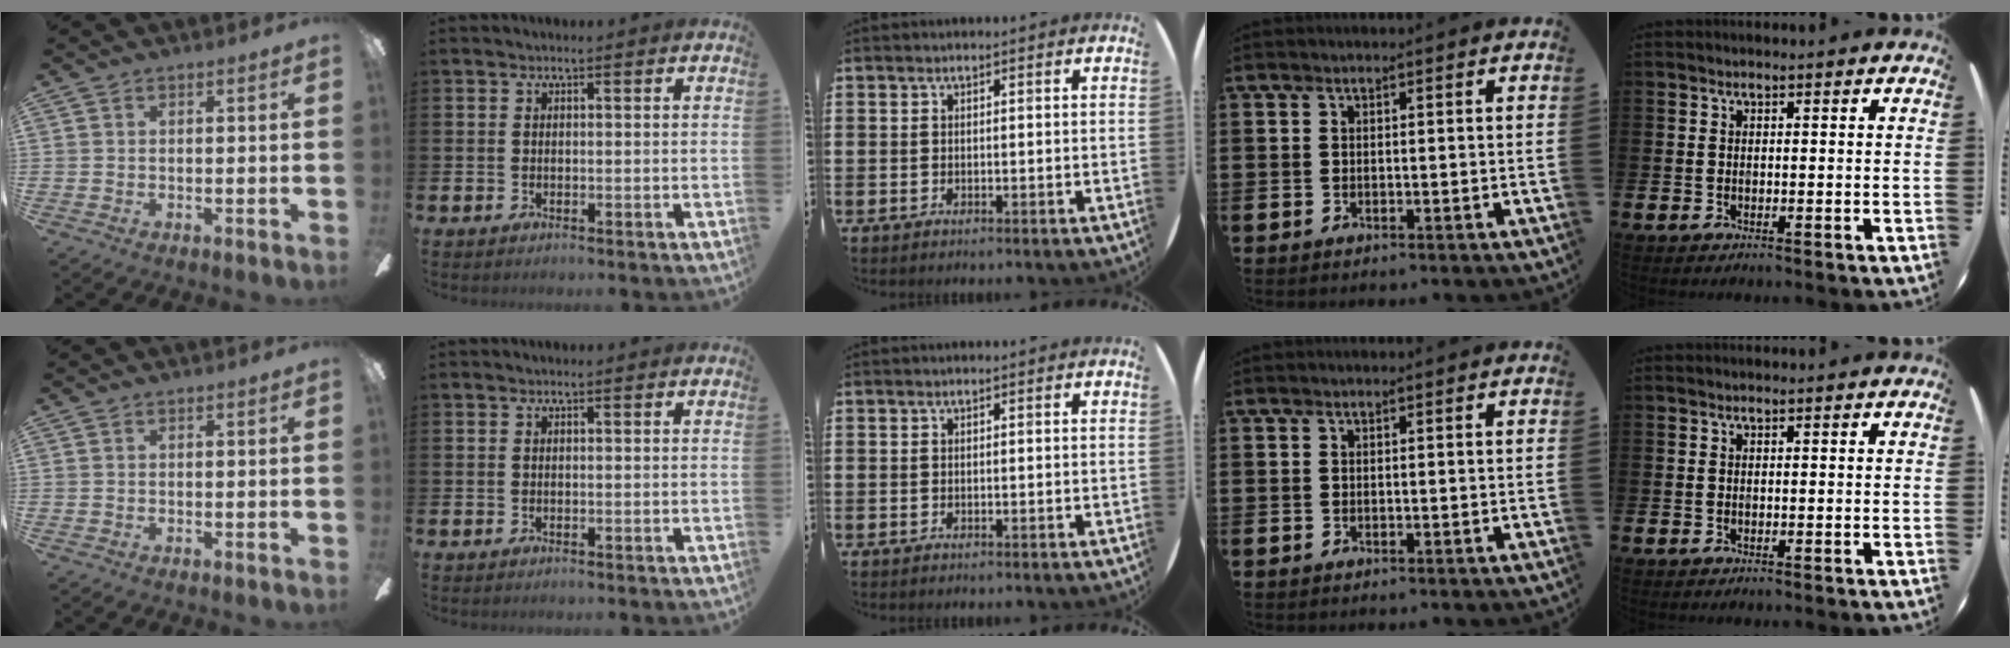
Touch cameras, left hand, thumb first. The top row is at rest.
{}